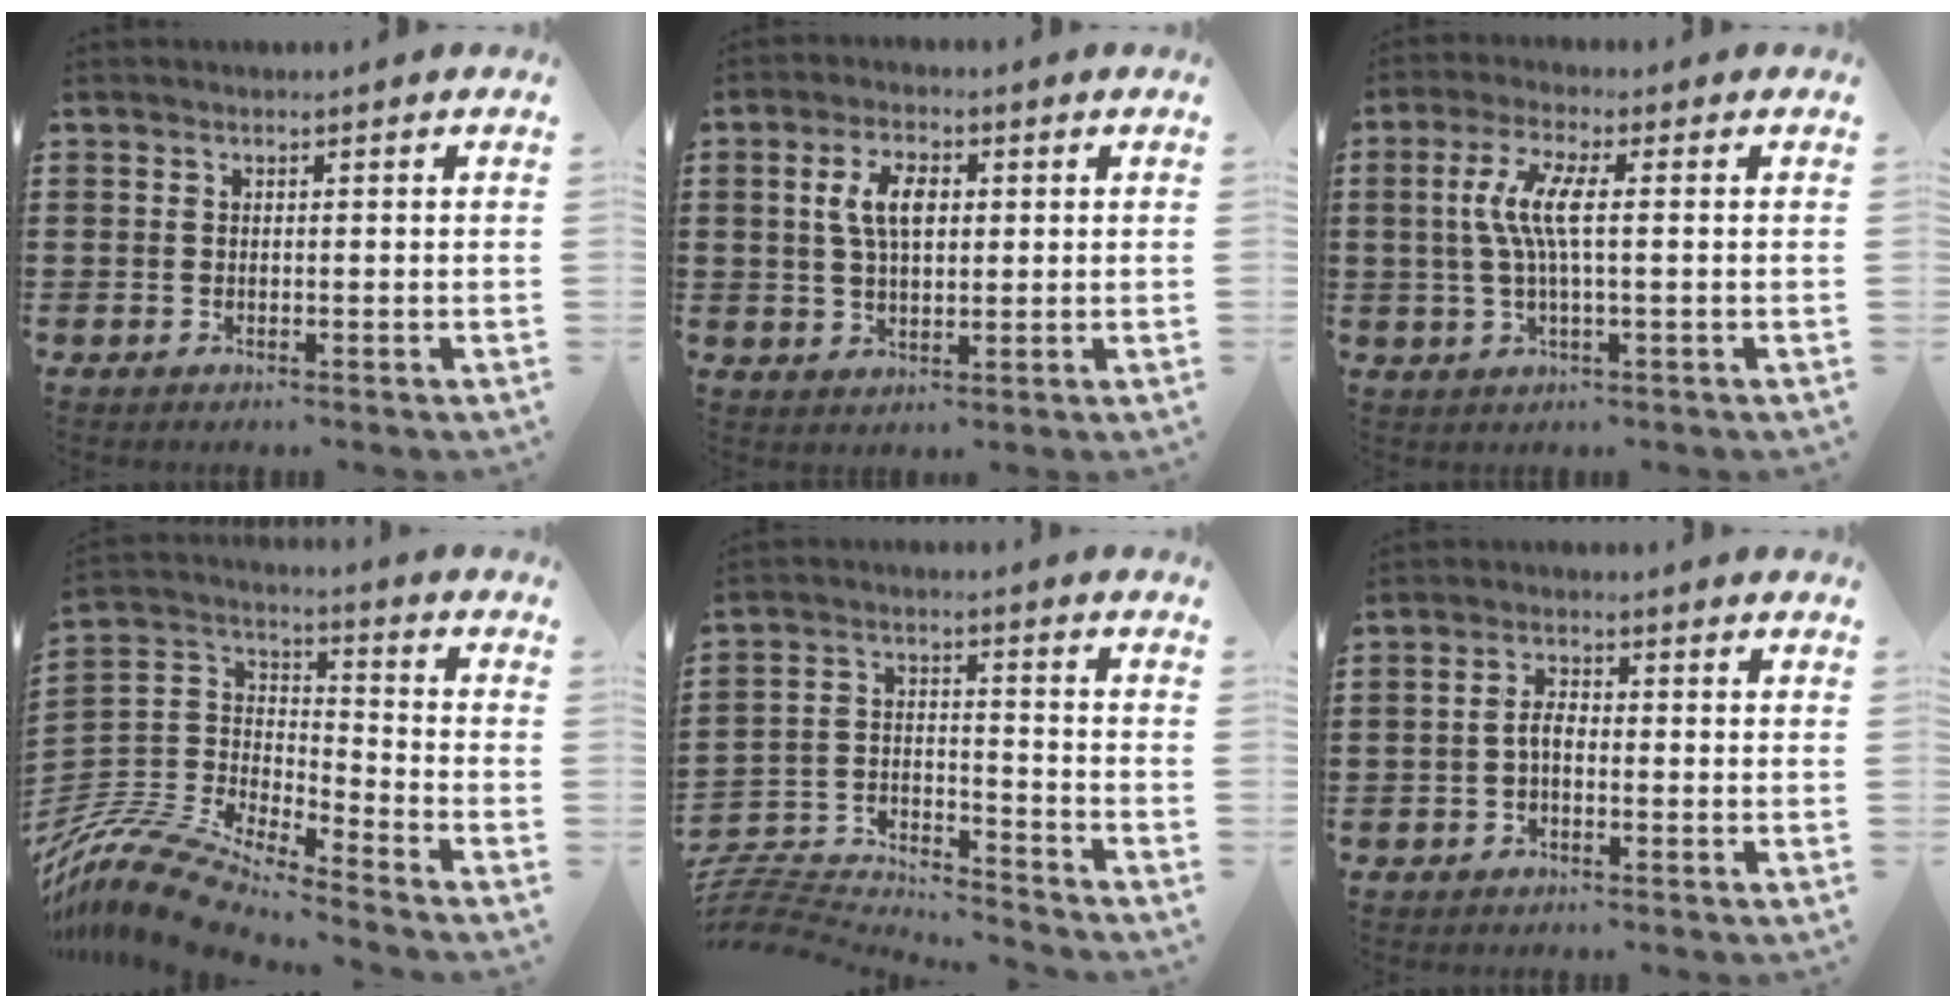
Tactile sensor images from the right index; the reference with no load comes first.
{"total": 6.0, "force": [1.3, 3.1, 4.9], "torque": [-0.106, 0.015, 0.020]}
{"total": 6.2, "force": [0.2, 1.1, 6.1], "torque": [-0.135, -0.009, -0.008]}
{"total": 11.3, "force": [-10.6, 1.7, 3.5], "torque": [-0.099, 0.010, -0.222]}
{"total": 5.8, "force": [-5.8, 0.5, 0.5], "torque": [-0.026, -0.012, -0.123]}
{"total": 2.6, "force": [-0.8, 1.2, 2.2], "torque": [-0.049, 0.002, -0.020]}